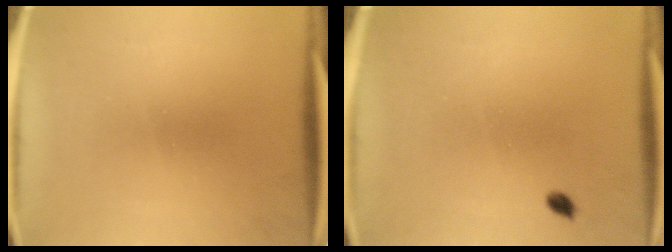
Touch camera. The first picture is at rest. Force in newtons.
{"total": 1.0}